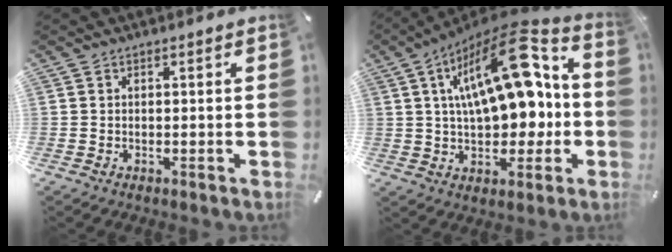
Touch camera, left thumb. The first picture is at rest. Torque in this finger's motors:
{"motor_torque": [1.64, 3.08, 2.77, 0.00, 0.36]}